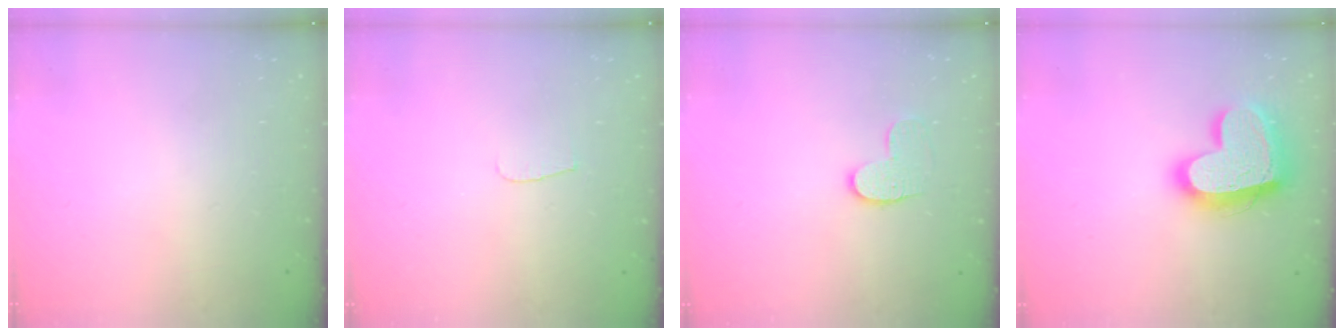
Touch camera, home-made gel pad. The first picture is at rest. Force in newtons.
{"total": 3.6, "press": 3.6, "slide": 0.4}
{"total": 8.2, "press": 8.2, "slide": 0.3}
{"total": 19.9, "press": 19.9, "slide": 1.1}